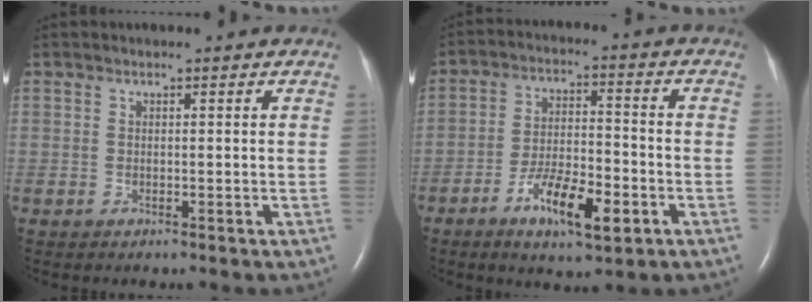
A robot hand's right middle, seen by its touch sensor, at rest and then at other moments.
{"total": 9.7, "force": [-4.7, 2.7, 8.1], "torque": [-0.147, -0.003, -0.077]}